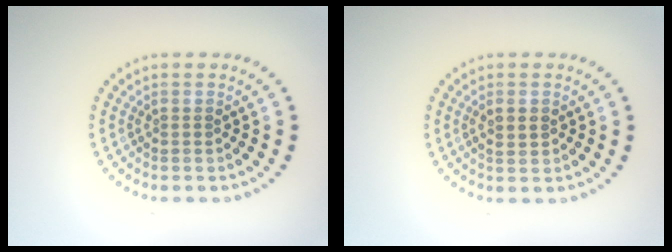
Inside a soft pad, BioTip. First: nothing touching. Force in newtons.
{"total": 1.3, "press": 1.2, "slide": 0.2}